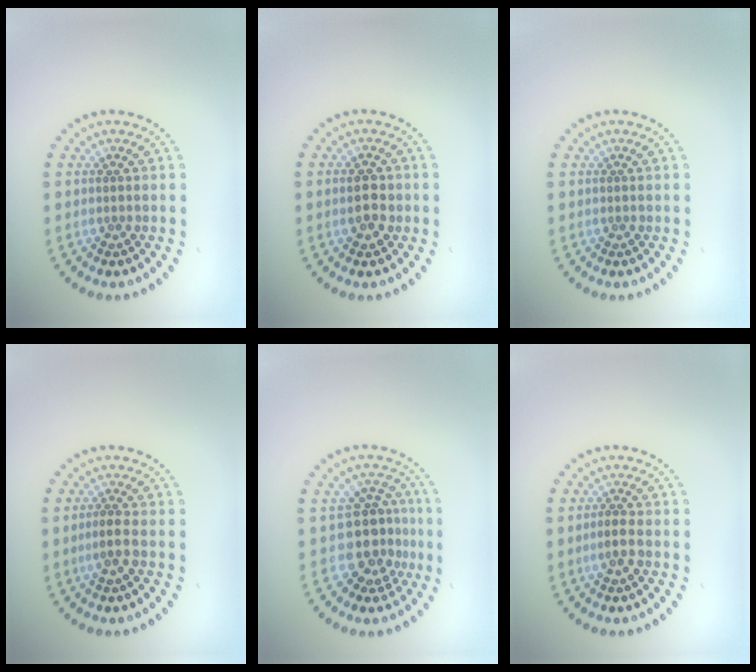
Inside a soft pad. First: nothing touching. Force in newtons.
{"total": 2.4, "press": 2.4, "slide": 0.2}
{"total": 0.0}
{"total": 1.9, "press": 1.7, "slide": 0.9}
{"total": 4.1, "press": 3.4, "slide": 2.3}
{"total": 1.8, "press": 1.7, "slide": 0.5}